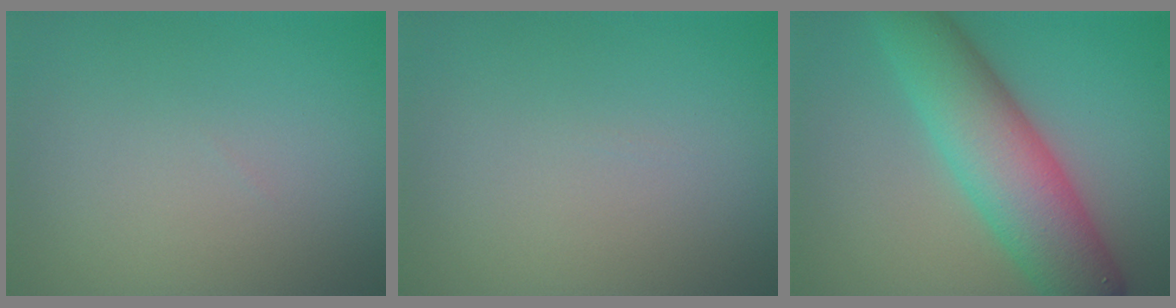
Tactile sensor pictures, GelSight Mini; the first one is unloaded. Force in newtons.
{"total": 0.0}
{"total": 8.4, "press": 8.4, "slide": 0.1}